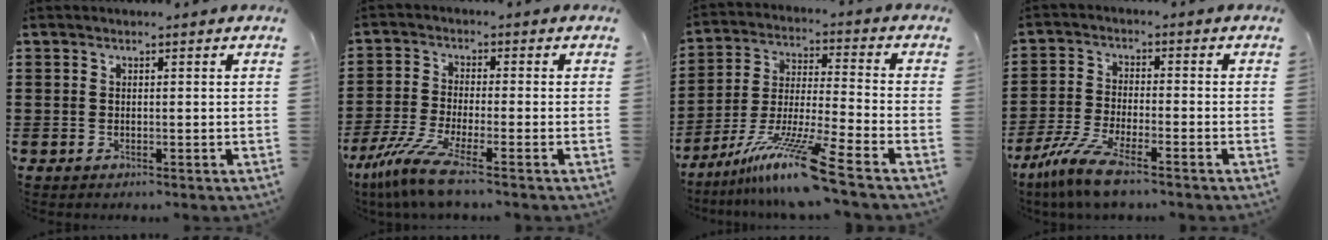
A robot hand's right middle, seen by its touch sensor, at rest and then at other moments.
{"total": 7.0, "force": [-4.9, 0.6, 4.9], "torque": [-0.122, -0.022, -0.097]}
{"total": 12.8, "force": [-9.4, 0.0, 8.6], "torque": [-0.163, 0.003, -0.177]}
{"total": 7.5, "force": [-5.8, 0.9, 4.7], "torque": [-0.114, -0.015, -0.115]}